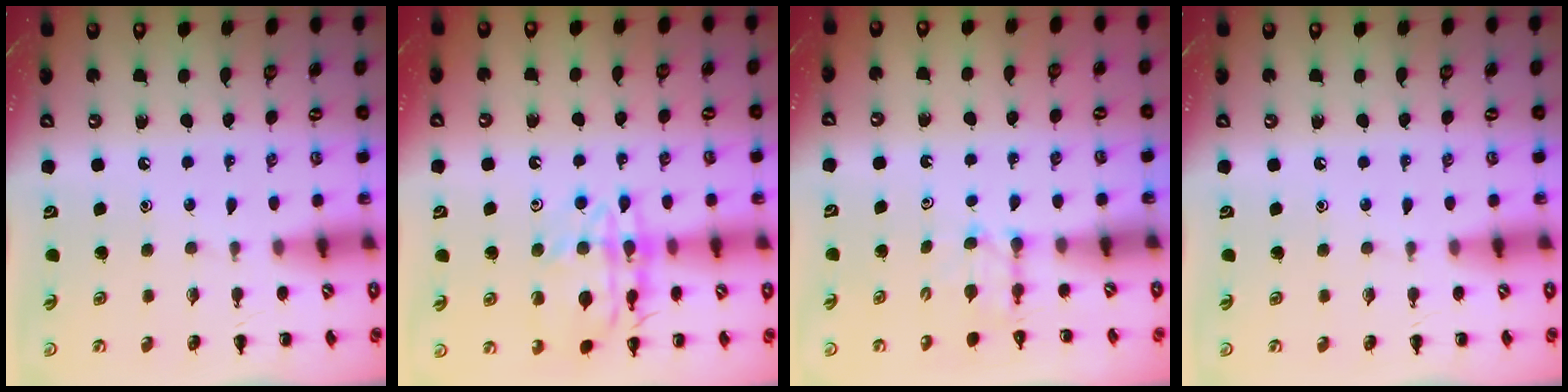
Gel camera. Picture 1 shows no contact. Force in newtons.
{"total": 15.6, "press": 15.5, "slide": 1.3}
{"total": 2.8, "press": 2.6, "slide": 1.1}
{"total": 0.0}